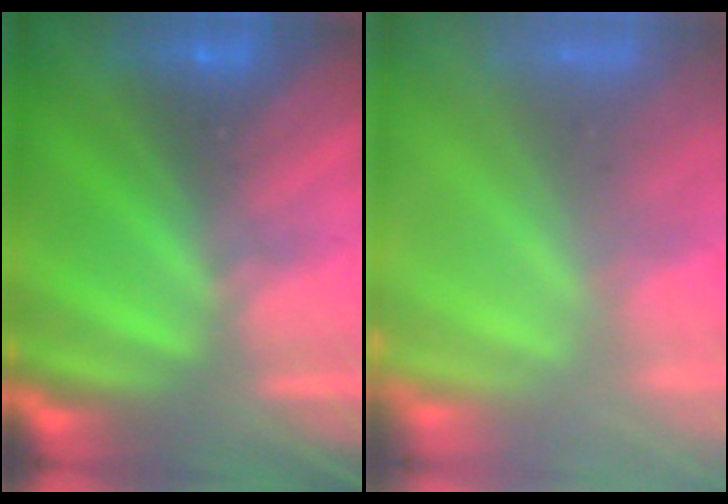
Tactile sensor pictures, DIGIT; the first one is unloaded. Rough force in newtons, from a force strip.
{"total": 7.5}